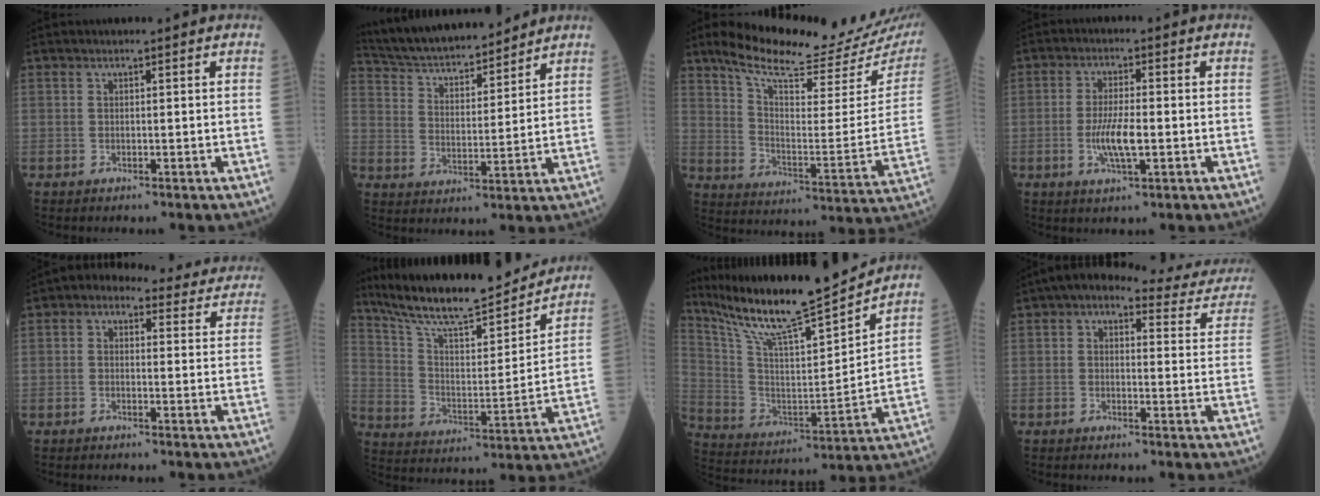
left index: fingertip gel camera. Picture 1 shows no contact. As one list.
[{"total": 16.8, "force": [15.4, 2.8, 6.2], "torque": [-0.110, 0.019, 0.258]}, {"total": 22.6, "force": [19.4, 3.7, 10.9], "torque": [-0.177, -0.046, 0.267]}, {"total": 5.9, "force": [-1.3, 1.2, 5.6], "torque": [-0.117, -0.007, -0.024]}, {"total": 11.3, "force": [9.5, 5.2, 3.4], "torque": [-0.019, 0.036, 0.096]}, {"total": 21.1, "force": [18.7, 2.6, 9.4], "torque": [-0.161, -0.007, 0.295]}, {"total": 20.2, "force": [17.6, 0.5, 9.9], "torque": [-0.181, -0.011, 0.302]}, {"total": 13.6, "force": [11.7, 4.9, 4.8], "torque": [-0.034, 0.025, 0.114]}]